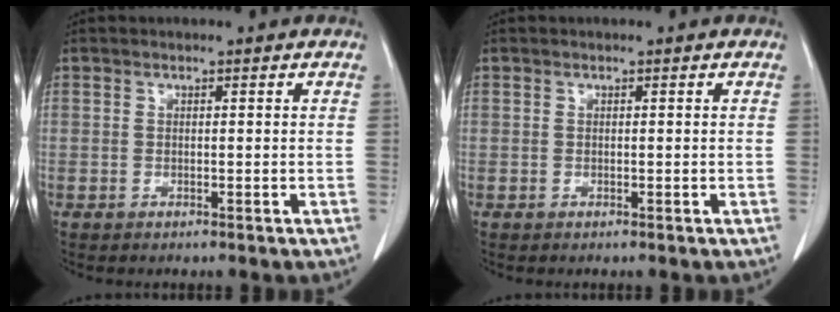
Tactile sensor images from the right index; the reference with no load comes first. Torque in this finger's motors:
{"motor_torque": [-0.01, 0.00, 0.03, 0.00]}